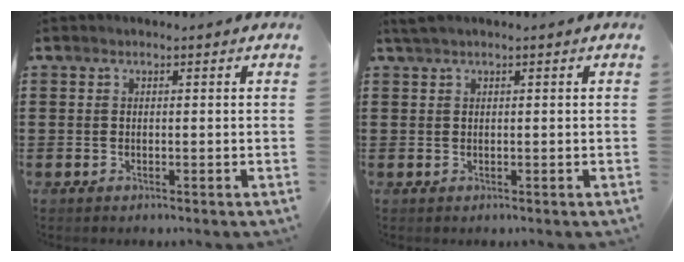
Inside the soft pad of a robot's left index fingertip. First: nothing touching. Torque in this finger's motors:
{"motor_torque": [0.93, -0.71, -0.04, 0.01]}